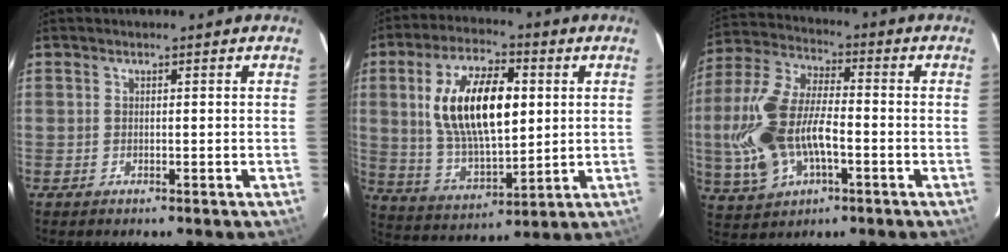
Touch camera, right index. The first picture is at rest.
{"total": 18.0, "force": [3.5, 8.2, 15.7], "torque": [-0.296, 0.011, 0.075]}
{"total": 17.7, "force": [-3.5, 9.3, 14.6], "torque": [-0.329, 0.003, -0.059]}